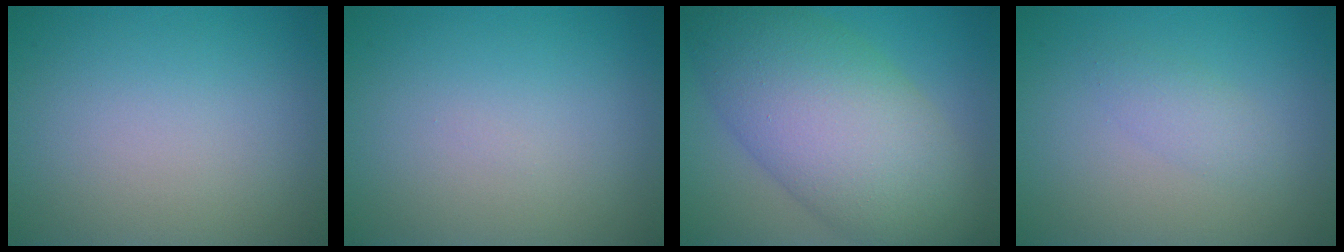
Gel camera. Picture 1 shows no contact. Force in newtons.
{"total": 0.0}
{"total": 11.4, "press": 11.4, "slide": 0.1}
{"total": 1.5, "press": 1.5, "slide": 0.1}